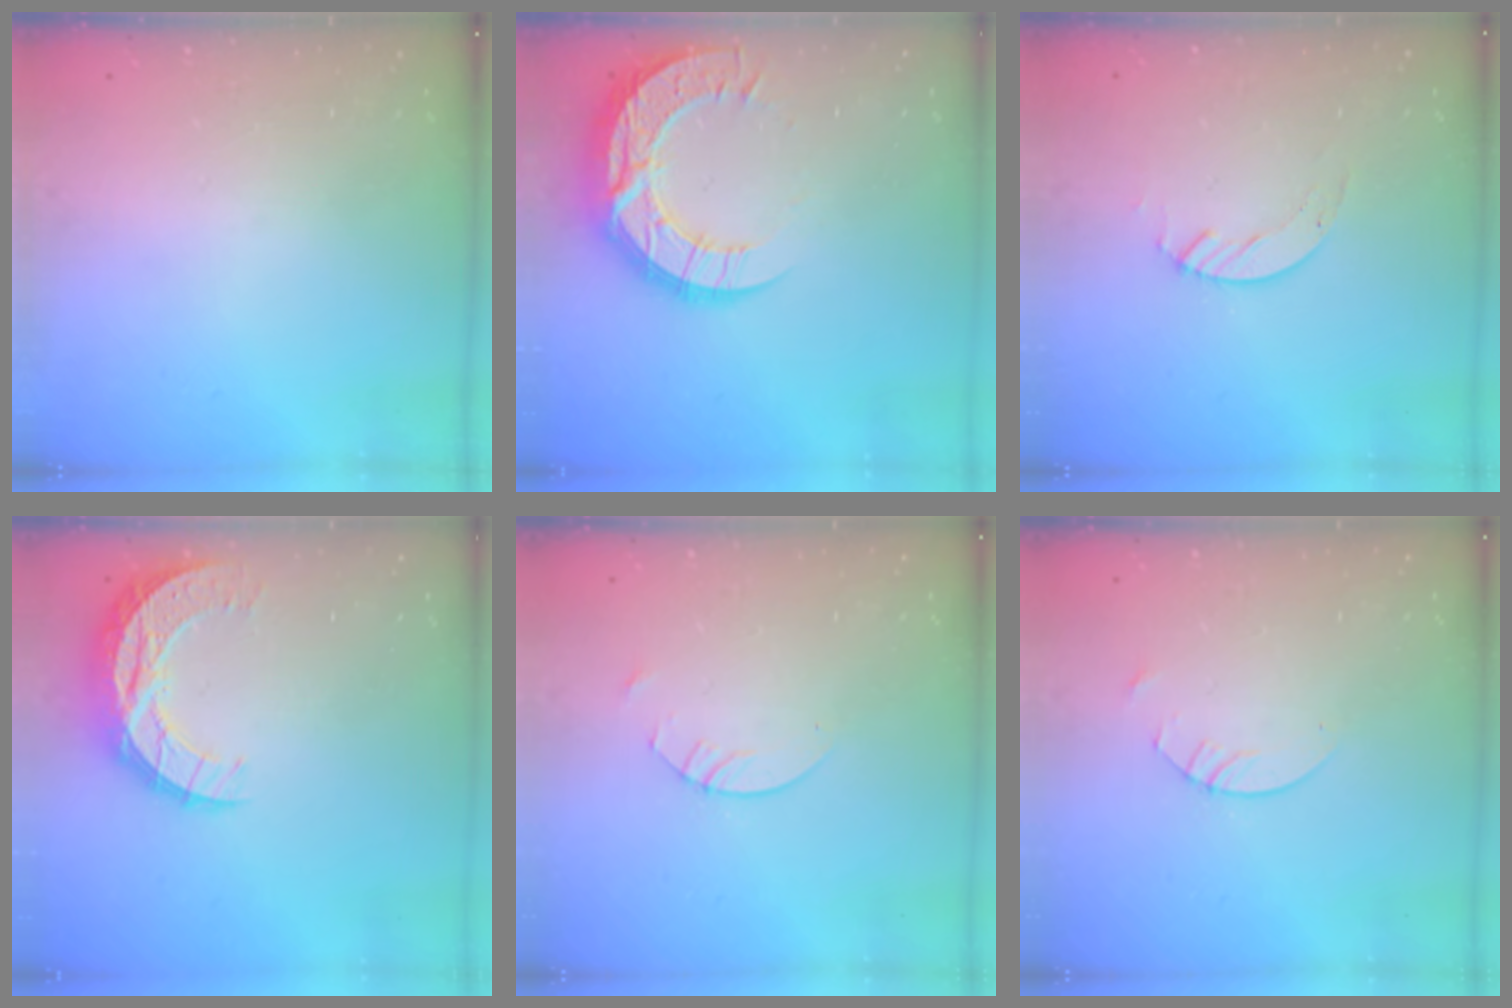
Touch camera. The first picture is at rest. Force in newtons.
{"total": 16.3, "press": 16.3, "slide": 1.4}
{"total": 2.7, "press": 2.7, "slide": 0.2}
{"total": 10.9, "press": 10.9, "slide": 0.7}
{"total": 2.4, "press": 2.4, "slide": 0.1}
{"total": 2.4, "press": 2.4, "slide": 0.1}